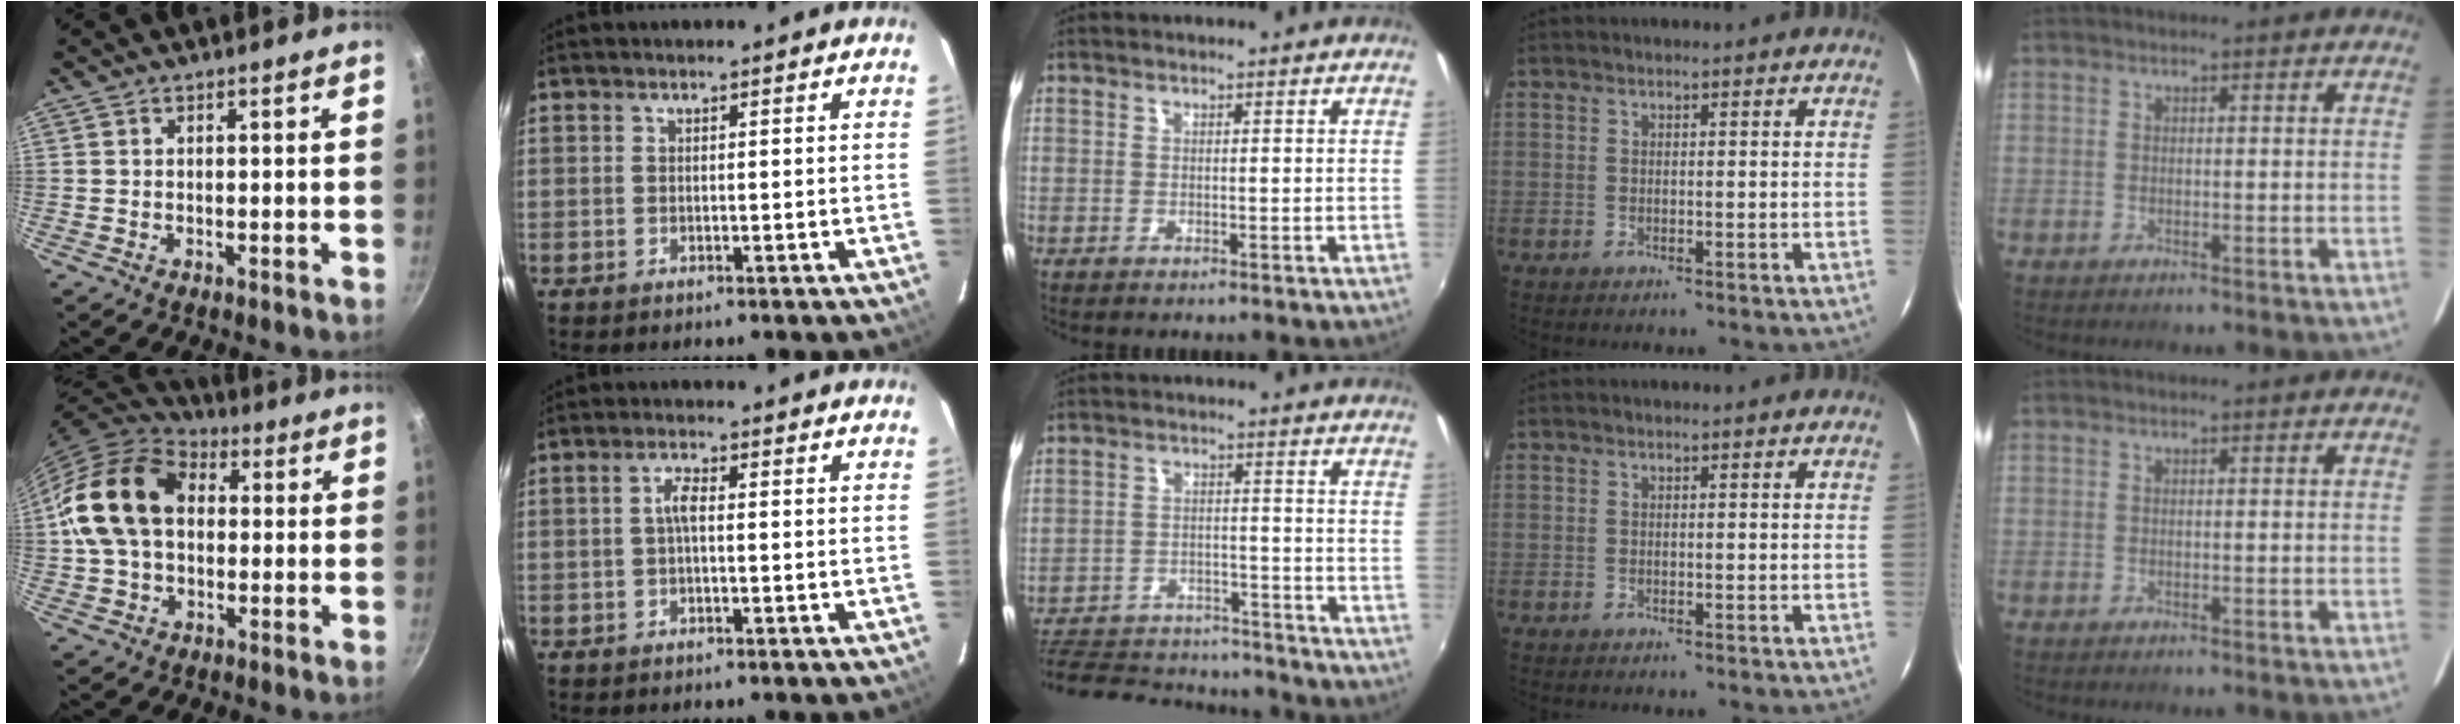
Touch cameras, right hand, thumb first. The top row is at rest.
{"thumb": {"total": 17.4, "force": [1.5, 12.5, 12.0], "torque": [-0.202, 0.031, 0.015]}, "index": {"total": 2.4, "force": [-0.1, 0.8, 2.2], "torque": [-0.047, 0.008, -0.002]}, "middle": {"total": 19.2, "force": [-16.4, 6.9, 7.3], "torque": [-0.166, 0.002, -0.225]}}